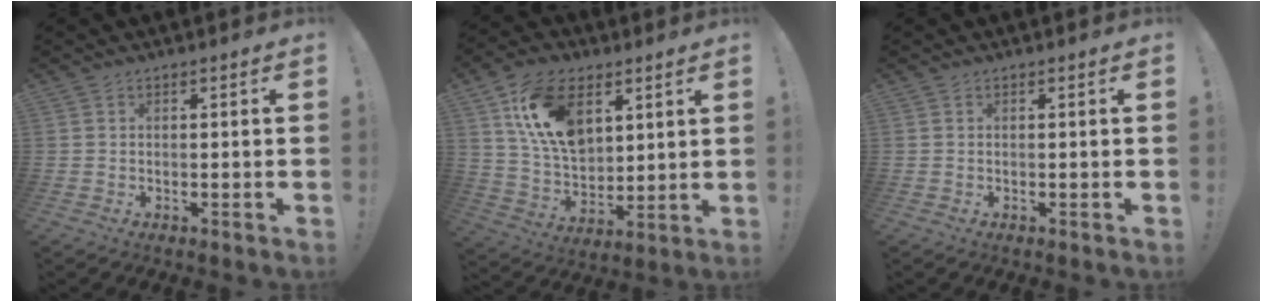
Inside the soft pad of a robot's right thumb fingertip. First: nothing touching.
{"total": 17.7, "force": [7.7, 11.4, 11.2], "torque": [-0.214, -0.025, 0.143]}
{"total": 0.0}